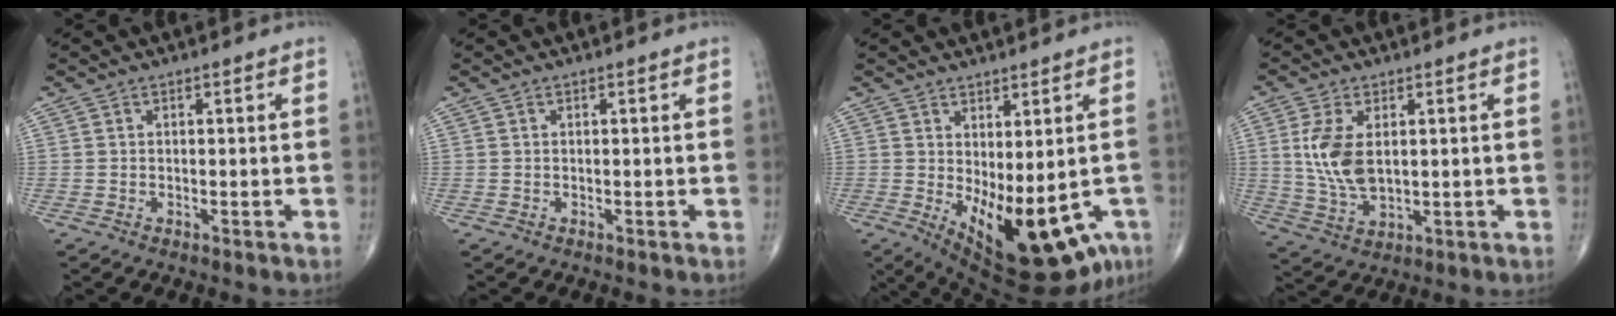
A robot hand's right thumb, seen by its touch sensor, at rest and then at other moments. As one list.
[{"total": 0.0}, {"total": 17.3, "force": [-5.2, 7.8, 14.6], "torque": [-0.182, -0.015, -0.049]}, {"total": 9.6, "force": [1.6, 5.3, 7.8], "torque": [-0.161, -0.013, 0.040]}]